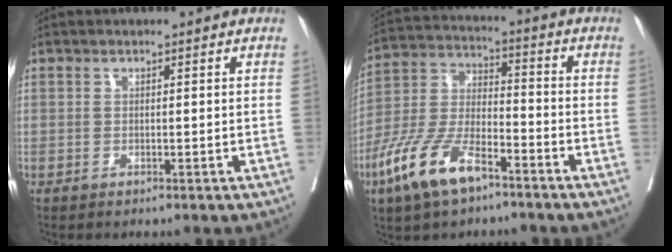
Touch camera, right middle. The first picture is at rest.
{"total": 12.3, "force": [-7.4, 4.4, 8.8], "torque": [-0.196, -0.004, -0.145]}